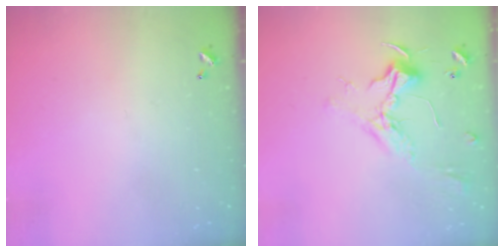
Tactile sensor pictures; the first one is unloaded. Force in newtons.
{"total": 2.3, "press": 2.1, "slide": 0.9}